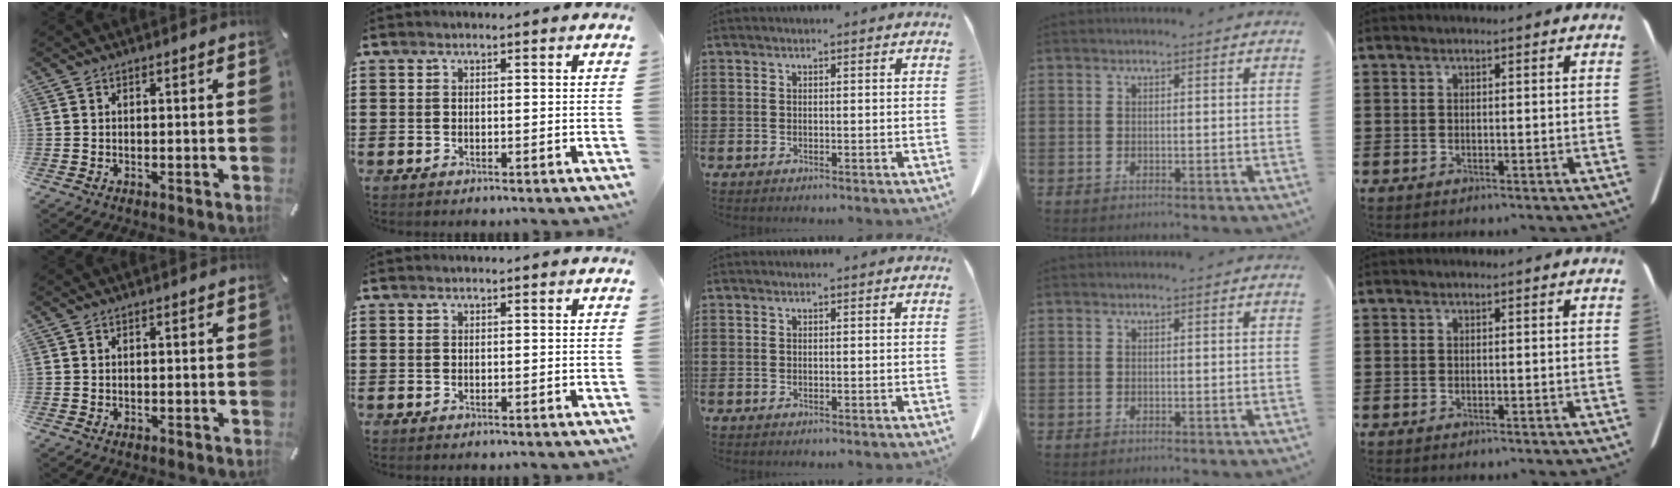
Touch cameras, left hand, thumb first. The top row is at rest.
{}